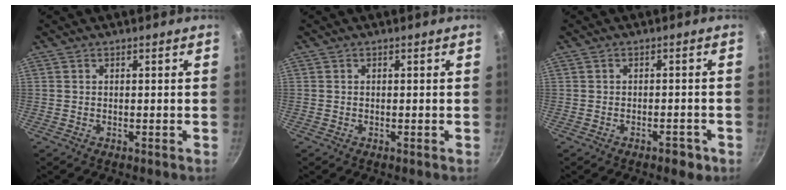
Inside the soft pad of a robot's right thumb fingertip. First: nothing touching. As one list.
[{"total": 0.0}, {"total": 3.3, "force": [-1.9, 1.6, 2.1], "torque": [-0.020, 0.020, -0.018]}]